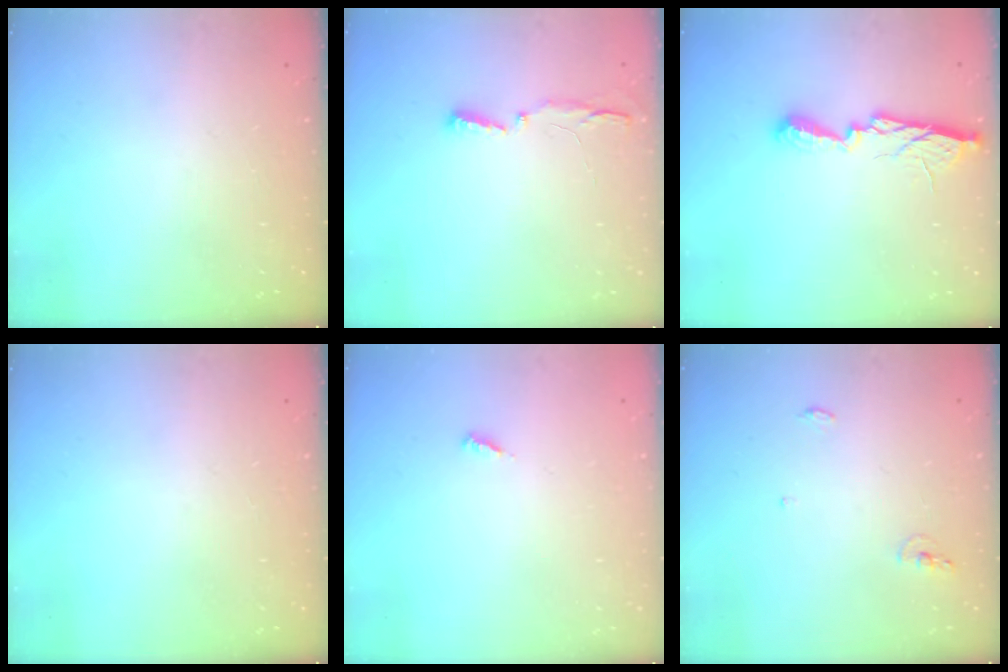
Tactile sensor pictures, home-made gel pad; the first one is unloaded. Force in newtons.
{"total": 3.5, "press": 3.4, "slide": 0.8}
{"total": 9.9, "press": 9.9, "slide": 0.3}
{"total": 0.0}
{"total": 3.2, "press": 3.2, "slide": 0.3}
{"total": 5.0, "press": 4.8, "slide": 1.5}